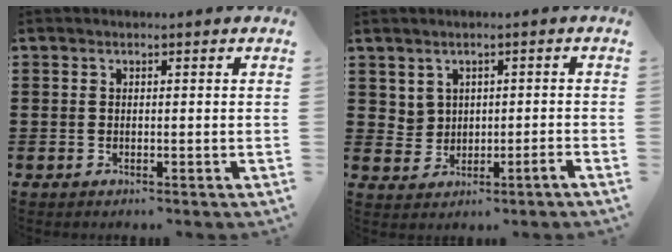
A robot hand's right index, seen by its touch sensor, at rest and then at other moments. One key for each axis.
{"total": 1.7, "fx": 0.7, "fy": 1.4, "fz": 0.7, "tx": -0.021, "ty": 0.000, "tz": 0.012}